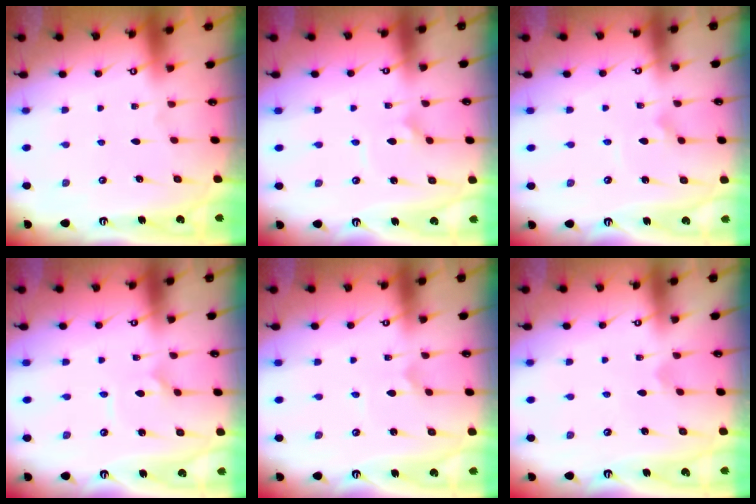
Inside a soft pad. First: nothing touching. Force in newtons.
{"total": 1.9, "press": 1.9, "slide": 0.1}
{"total": 2.2, "press": 2.2, "slide": 0.1}
{"total": 2.1, "press": 2.1, "slide": 0.1}
{"total": 0.0}
{"total": 1.7, "press": 1.6, "slide": 0.1}